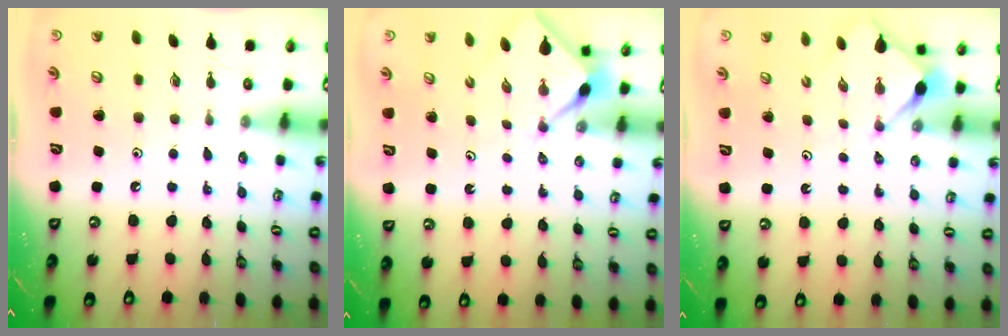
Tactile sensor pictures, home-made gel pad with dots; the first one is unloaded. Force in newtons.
{"total": 2.4, "press": 2.4, "slide": 0.3}
{"total": 2.7, "press": 2.7, "slide": 0.3}